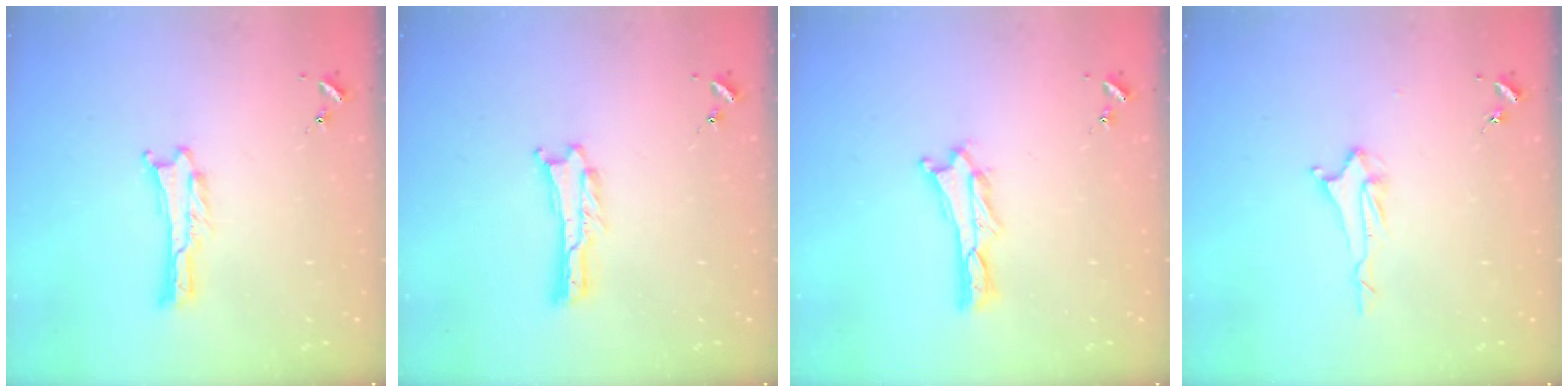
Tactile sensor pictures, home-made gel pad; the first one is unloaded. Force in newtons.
{"total": 0.0}
{"total": 0.9, "press": 0.9, "slide": 0.2}
{"total": 2.0, "press": 2.0, "slide": 0.4}